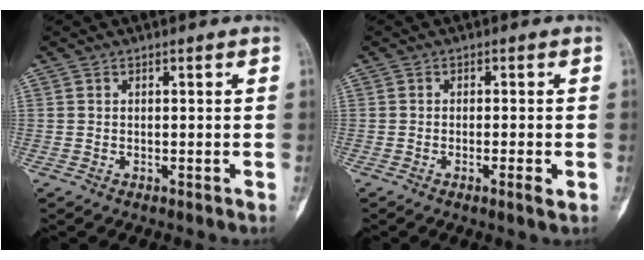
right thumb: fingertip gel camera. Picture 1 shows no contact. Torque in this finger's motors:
{"motor_torque": [-0.33, 0.20, -0.14, 0.01, 0.02]}